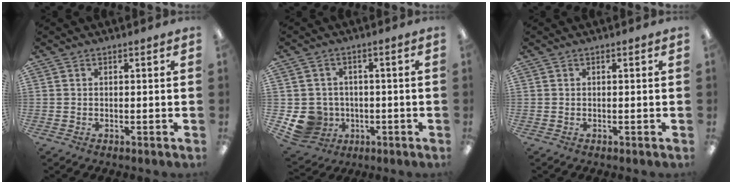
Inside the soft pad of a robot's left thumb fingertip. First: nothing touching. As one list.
[{"total": 8.3, "force": [-2.1, 7.7, 2.3], "torque": [-0.074, 0.014, -0.031]}, {"total": 0.0}]